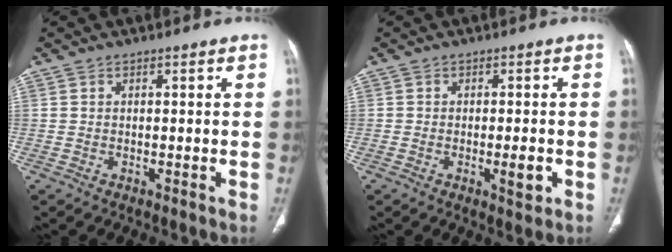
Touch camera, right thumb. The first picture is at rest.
{"total": 3.4, "force": [-1.0, 1.0, 3.1], "torque": [-0.041, -0.001, -0.015]}